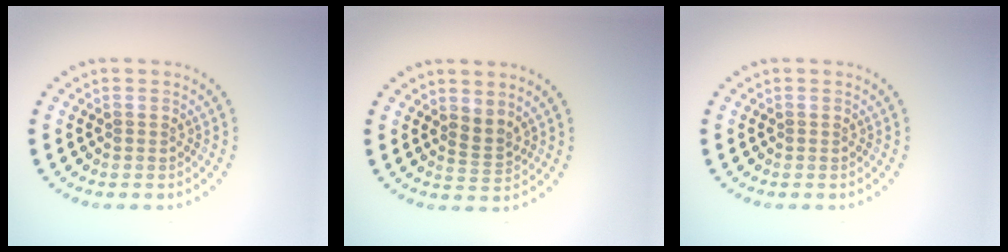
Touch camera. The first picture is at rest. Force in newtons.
{"total": 1.8, "press": 1.3, "slide": 1.3}
{"total": 0.0}